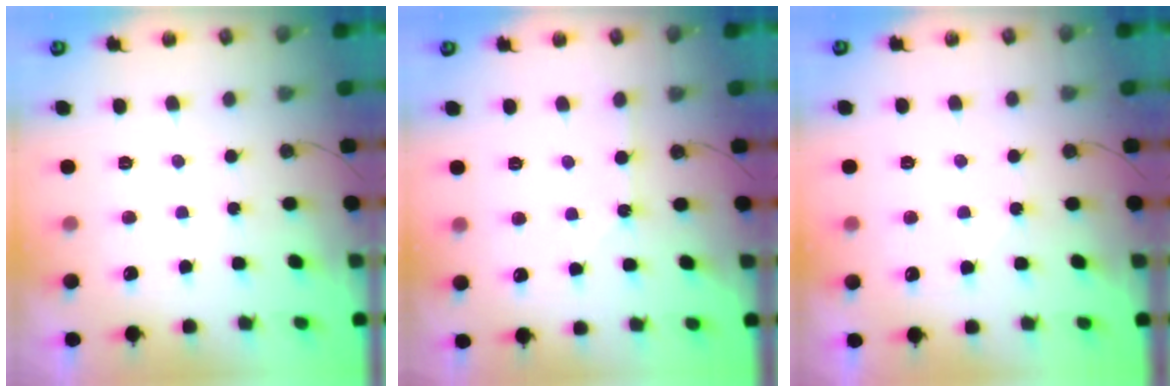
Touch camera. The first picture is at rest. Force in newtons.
{"total": 1.7, "press": 1.7, "slide": 0.3}
{"total": 4.8, "press": 4.8, "slide": 0.6}